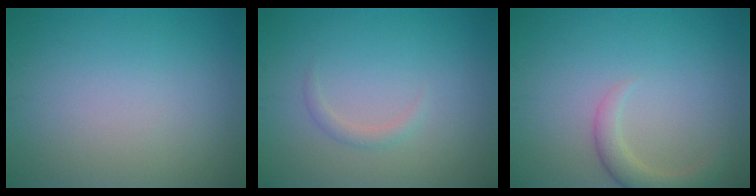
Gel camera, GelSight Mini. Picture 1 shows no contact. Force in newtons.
{"total": 1.0, "press": 1.0, "slide": 0.0}
{"total": 2.6, "press": 2.5, "slide": 0.4}